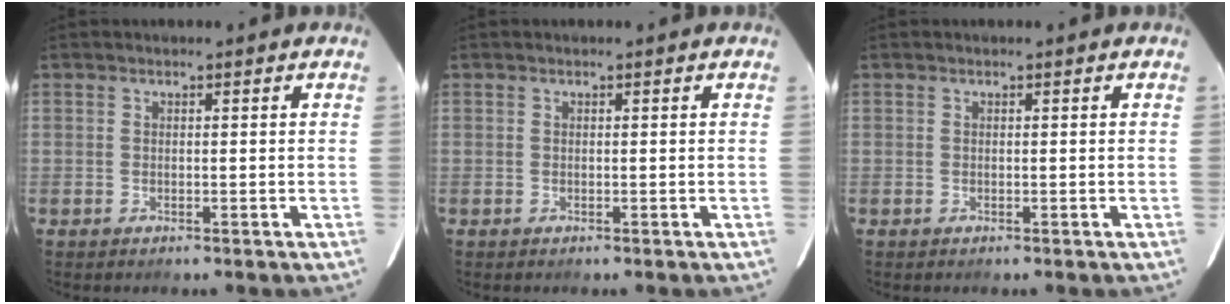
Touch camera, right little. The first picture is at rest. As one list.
[{"total": 0.0}, {"total": 0.0}]